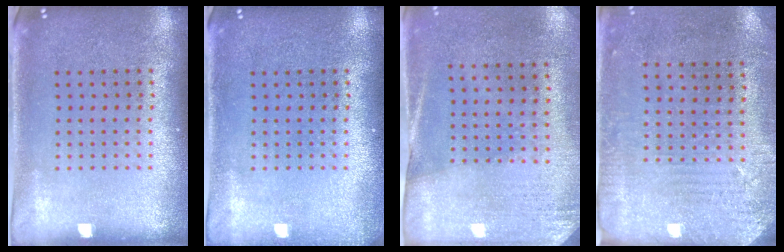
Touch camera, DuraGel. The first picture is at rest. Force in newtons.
{"total": 0.9, "press": 0.8, "slide": 0.2}
{"total": 2.7, "press": 2.3, "slide": 1.4}
{"total": 2.9, "press": 2.4, "slide": 1.6}